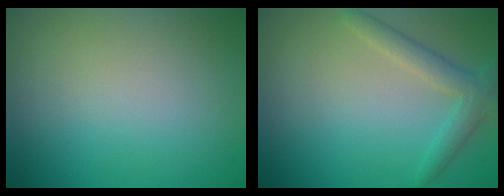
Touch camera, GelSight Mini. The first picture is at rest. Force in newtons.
{"total": 2.6, "press": 2.6, "slide": 0.1}